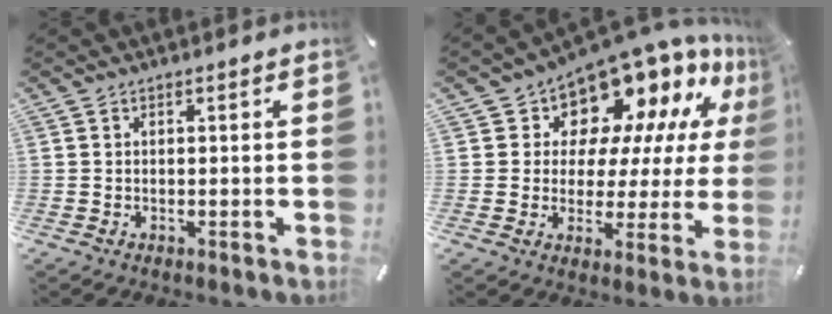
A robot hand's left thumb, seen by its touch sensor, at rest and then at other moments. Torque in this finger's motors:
{"motor_torque": [2.50, 2.50, 2.14, -0.62, 0.15]}